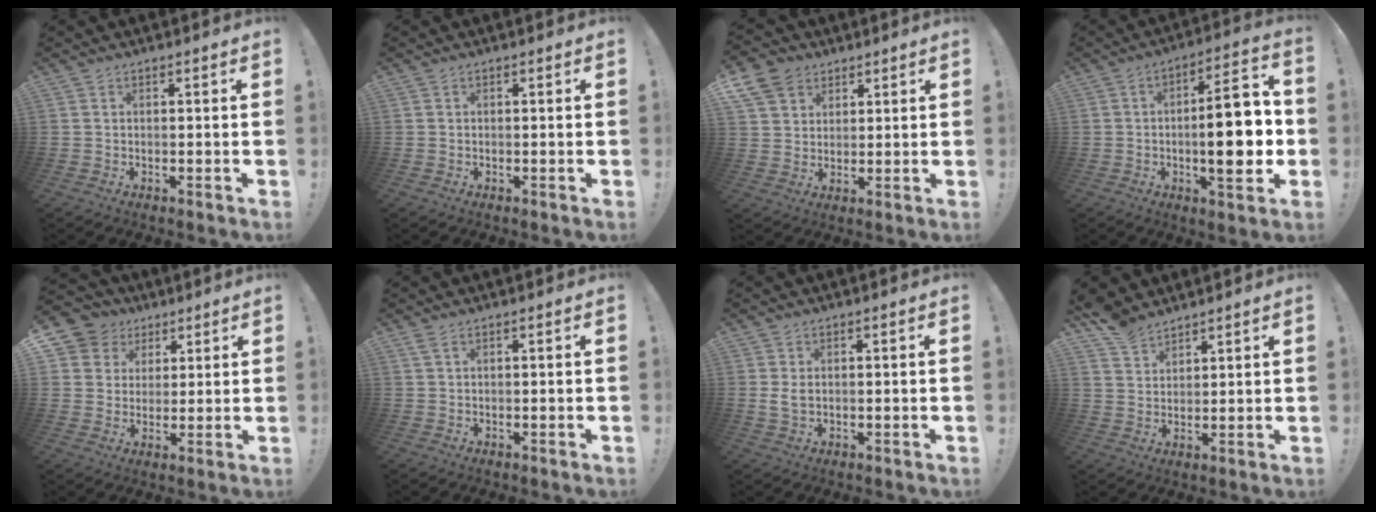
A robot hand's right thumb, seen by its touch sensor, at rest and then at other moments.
{"total": 0.0}
{"total": 9.1, "force": [5.1, 7.0, 2.9], "torque": [-0.047, -0.027, 0.103]}
{"total": 17.0, "force": [-1.8, 5.0, 16.2], "torque": [-0.223, 0.002, -0.033]}
{"total": 8.9, "force": [3.6, 7.9, 1.9], "torque": [-0.030, -0.020, 0.076]}
{"total": 1.3, "force": [0.7, 0.4, 1.1], "torque": [-0.014, -0.002, 0.011]}
{"total": 2.7, "force": [0.7, 1.7, 2.1], "torque": [-0.027, -0.001, 0.012]}
{"total": 7.3, "force": [6.1, 3.4, 2.0], "torque": [-0.037, -0.038, 0.120]}